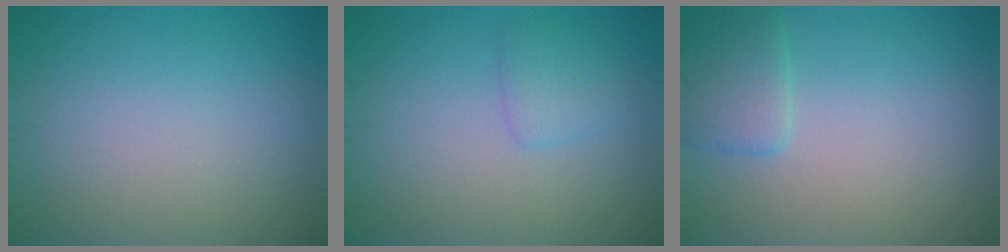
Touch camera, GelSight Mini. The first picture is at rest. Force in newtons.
{"total": 1.8, "press": 1.8, "slide": 0.1}
{"total": 2.4, "press": 2.3, "slide": 0.2}